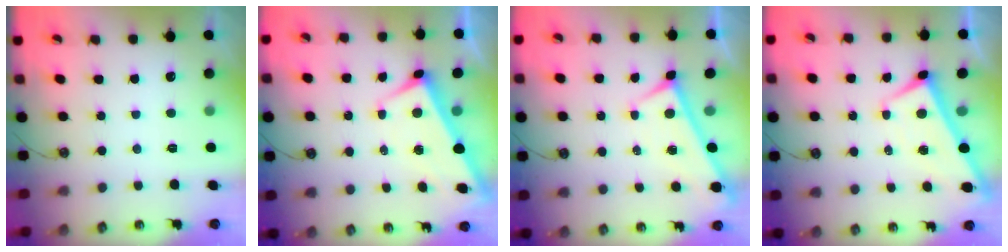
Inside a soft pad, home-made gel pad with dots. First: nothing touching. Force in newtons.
{"total": 2.6, "press": 2.5, "slide": 0.7}
{"total": 0.0}
{"total": 2.1, "press": 2.1, "slide": 0.3}